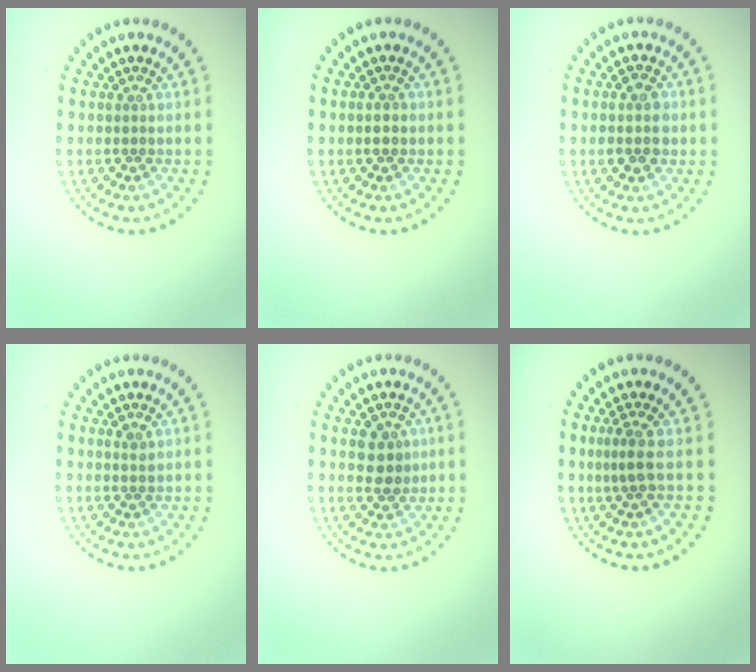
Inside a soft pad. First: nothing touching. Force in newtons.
{"total": 0.9, "press": 0.9, "slide": 0.0}
{"total": 2.8, "press": 2.8, "slide": 0.1}
{"total": 0.8, "press": 0.7, "slide": 0.3}
{"total": 2.6, "press": 2.5, "slide": 0.8}
{"total": 1.8, "press": 1.3, "slide": 1.2}